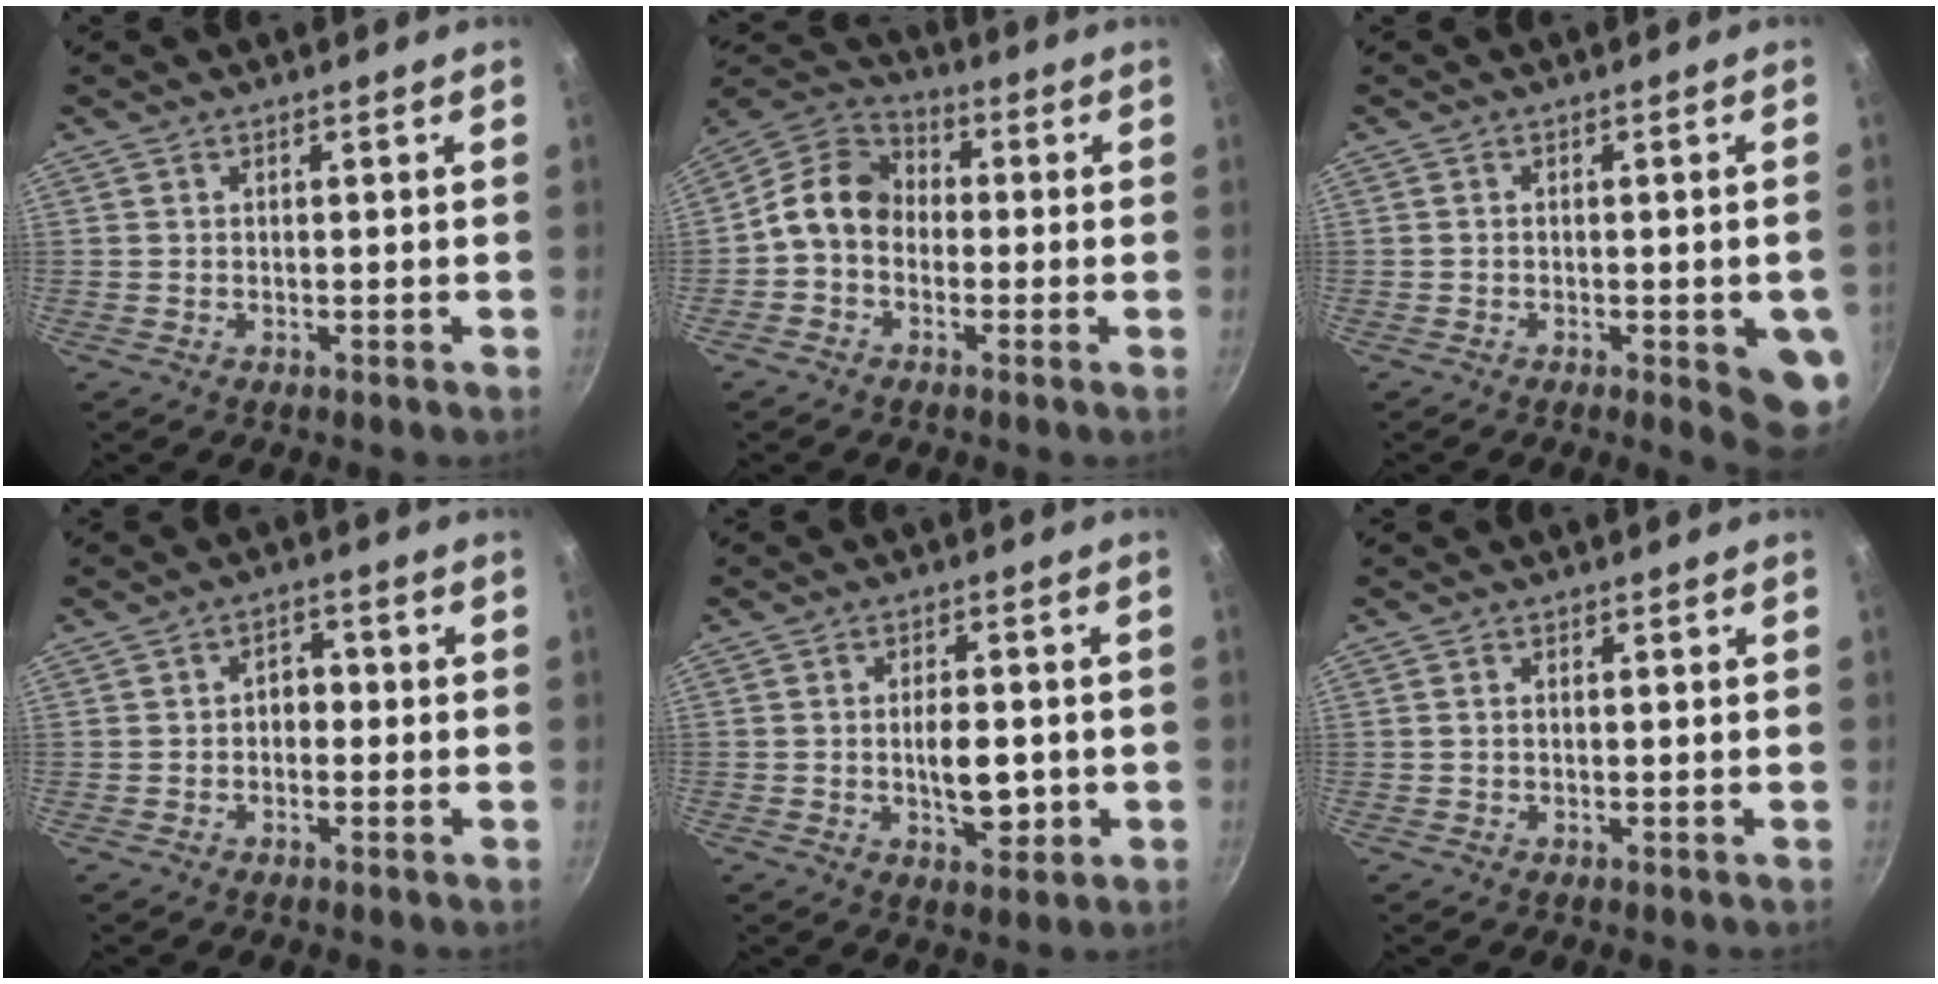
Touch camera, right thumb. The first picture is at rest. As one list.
[{"total": 10.0, "force": [-1.2, 8.0, 5.9], "torque": [-0.079, 0.042, -0.048]}, {"total": 7.5, "force": [-2.3, 2.3, 6.8], "torque": [-0.058, 0.004, -0.025]}, {"total": 3.2, "force": [-0.4, 2.4, 2.1], "torque": [-0.010, 0.013, -0.012]}, {"total": 7.6, "force": [-1.1, 4.1, 6.3], "torque": [-0.074, 0.001, -0.014]}, {"total": 0.7, "force": [0.0, 0.5, 0.6], "torque": [-0.011, 0.003, -0.001]}]